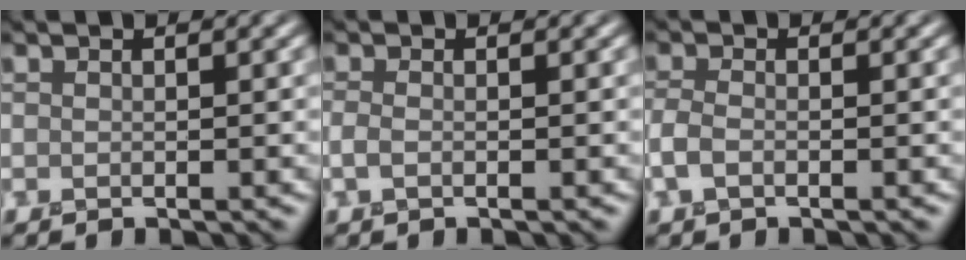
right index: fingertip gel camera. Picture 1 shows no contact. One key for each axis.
{"total": 0.9, "fx": -0.4, "fy": 0.2, "fz": 0.8, "tx": -0.023, "ty": 0.000, "tz": -0.011}
{"total": 1.6, "fx": -0.7, "fy": 0.7, "fz": 1.2, "tx": -0.033, "ty": 0.003, "tz": -0.019}